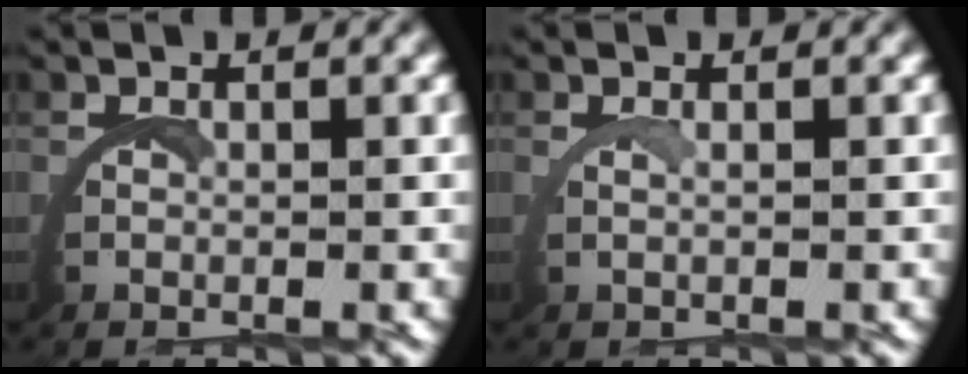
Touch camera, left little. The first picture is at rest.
{"total": 1.0, "force": [0.6, -0.4, 0.6], "torque": [-0.020, 0.004, 0.010]}